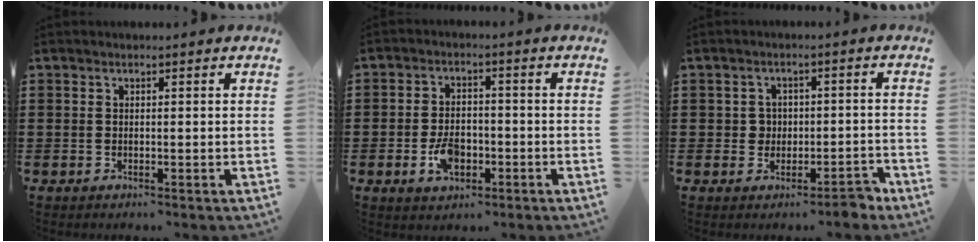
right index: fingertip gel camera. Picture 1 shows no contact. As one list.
[{"total": 5.2, "force": [-1.9, 3.3, 3.6], "torque": [-0.075, 0.006, -0.036]}, {"total": 3.0, "force": [-1.5, 2.2, 1.5], "torque": [-0.034, 0.006, -0.031]}]